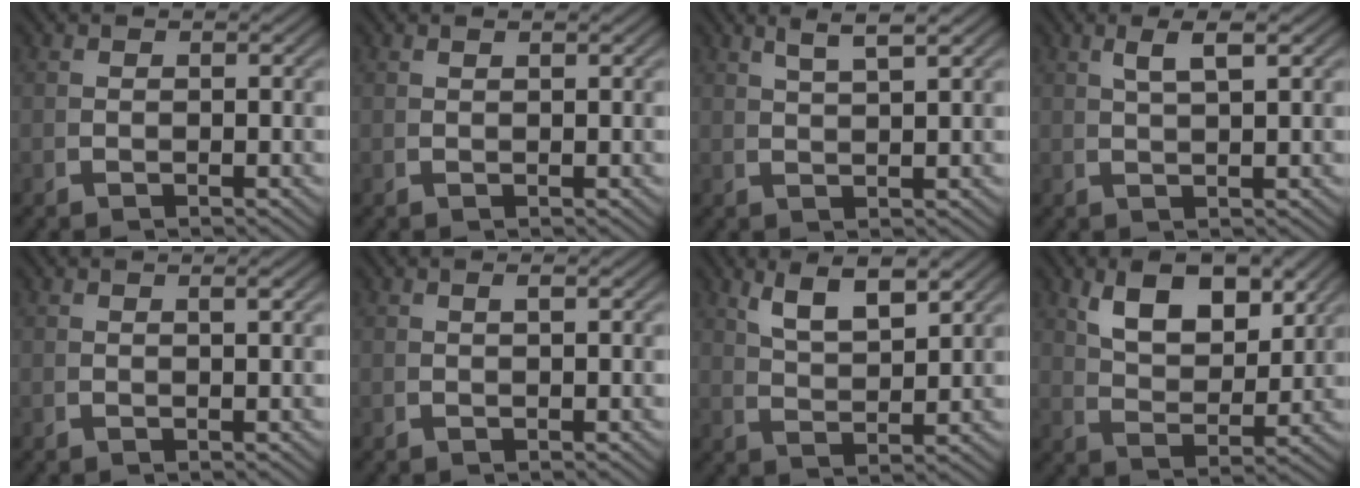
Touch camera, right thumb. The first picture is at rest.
{"total": 0.6, "force": [0.5, -0.2, 0.1], "torque": [-0.002, 0.000, 0.012]}
{"total": 3.9, "force": [3.1, 0.3, 2.3], "torque": [-0.025, 0.016, 0.054]}
{"total": 3.0, "force": [1.8, 0.1, 2.3], "torque": [-0.033, 0.012, 0.038]}
{"total": 0.7, "force": [0.3, 0.0, 0.6], "torque": [-0.008, 0.002, 0.007]}
{"total": 0.6, "force": [0.2, 0.0, 0.5], "torque": [-0.008, 0.004, 0.006]}
{"total": 5.2, "force": [3.9, 1.0, 3.4], "torque": [-0.054, 0.011, 0.076]}
{"total": 6.7, "force": [3.4, 3.1, 4.8], "torque": [-0.081, -0.007, 0.069]}